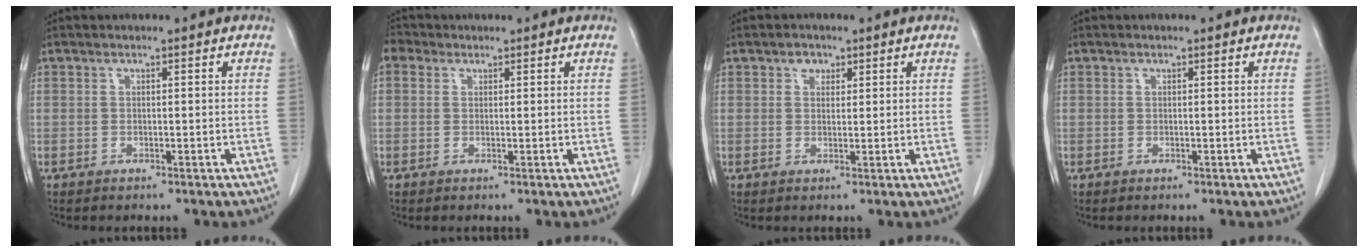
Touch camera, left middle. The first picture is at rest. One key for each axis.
{"total": 2.4, "fx": 1.2, "fy": 1.9, "fz": 0.7, "tx": -0.016, "ty": 0.014, "tz": 0.019}
{"total": 1.8, "fx": 1.0, "fy": 1.4, "fz": 0.6, "tx": -0.008, "ty": 0.002, "tz": 0.015}
{"total": 0.0}